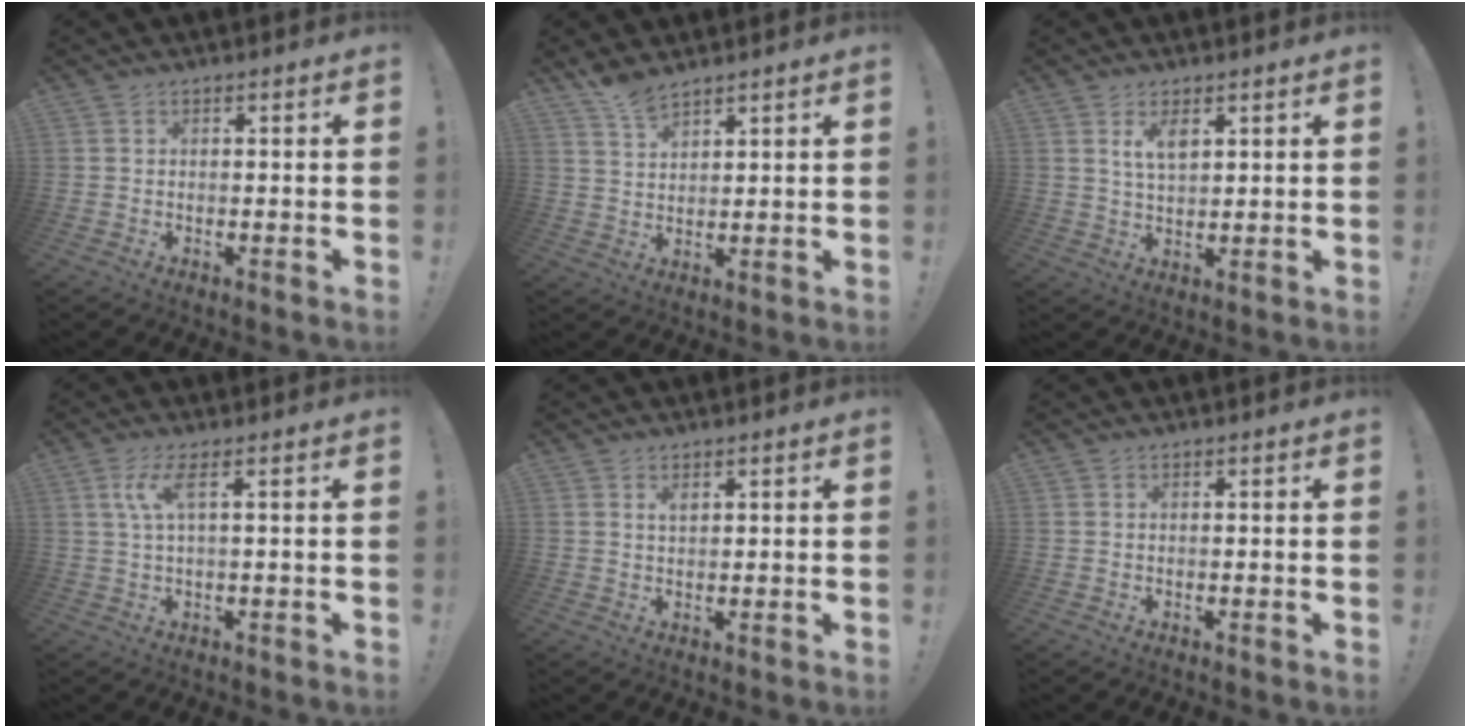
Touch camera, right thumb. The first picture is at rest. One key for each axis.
{"total": 5.7, "fx": 5.0, "fy": 1.7, "fz": 2.1, "tx": -0.039, "ty": -0.029, "tz": 0.092}
{"total": 5.3, "fx": 2.9, "fy": 2.7, "fz": 3.5, "tx": -0.054, "ty": -0.015, "tz": 0.050}
{"total": 5.6, "fx": 1.9, "fy": 0.7, "fz": 5.2, "tx": -0.095, "ty": -0.004, "tz": 0.030}
{"total": 1.4, "fx": 1.0, "fy": 0.6, "fz": 0.8, "tx": -0.003, "ty": -0.005, "tz": 0.015}
{"total": 0.0}